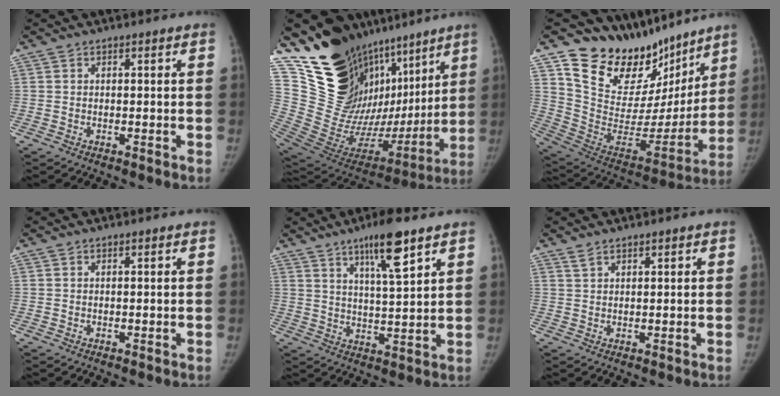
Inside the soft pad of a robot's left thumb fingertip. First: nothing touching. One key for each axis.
{"total": 32.9, "fx": 17.7, "fy": 18.9, "fz": 20.3, "tx": -0.290, "ty": -0.048, "tz": 0.316}
{"total": 23.8, "fx": 18.4, "fy": 12.4, "fz": 8.4, "tx": -0.080, "ty": -0.107, "tz": 0.302}
{"total": 0.0}
{"total": 9.9, "fx": 6.0, "fy": 1.6, "fz": 7.6, "tx": -0.124, "ty": -0.032, "tz": 0.103}
{"total": 1.4, "fx": 1.2, "fy": 0.5, "fz": 0.5, "tx": -0.004, "ty": -0.001, "tz": 0.024}